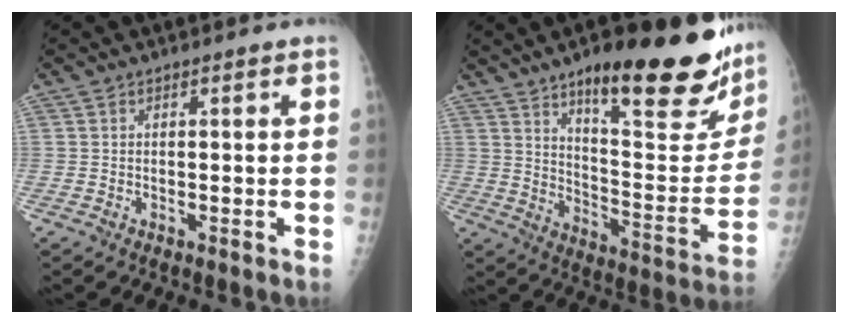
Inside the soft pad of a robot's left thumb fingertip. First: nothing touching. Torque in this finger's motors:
{"motor_torque": [0.49, 0.48, 1.41, -1.36, 0.21]}